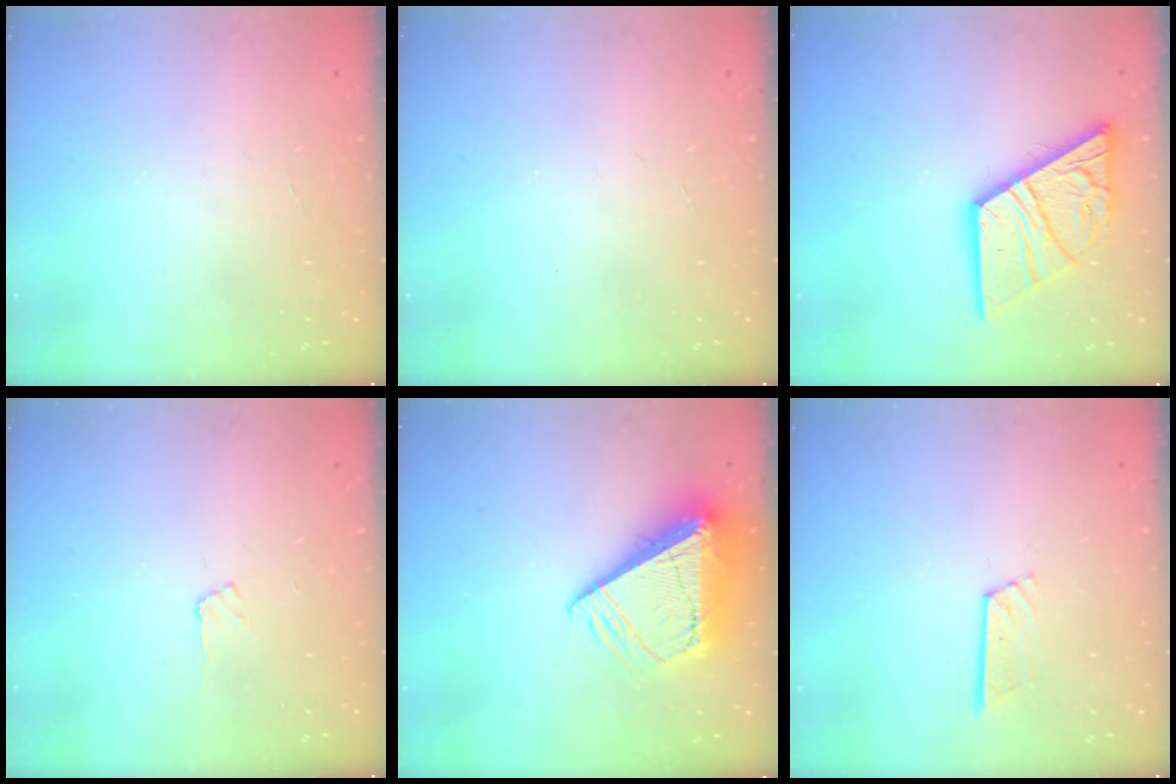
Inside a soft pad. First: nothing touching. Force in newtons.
{"total": 0.0}
{"total": 18.8, "press": 18.7, "slide": 2.0}
{"total": 5.1, "press": 5.1, "slide": 0.5}
{"total": 14.3, "press": 14.2, "slide": 1.2}
{"total": 6.7, "press": 6.7, "slide": 0.5}